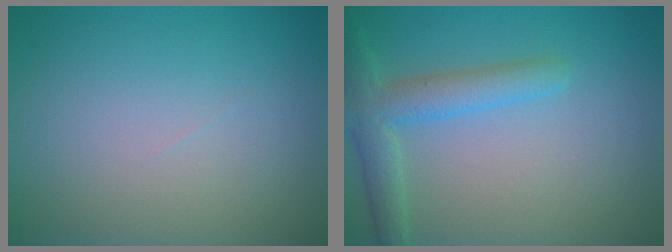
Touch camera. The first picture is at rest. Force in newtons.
{"total": 3.8, "press": 3.8, "slide": 0.2}